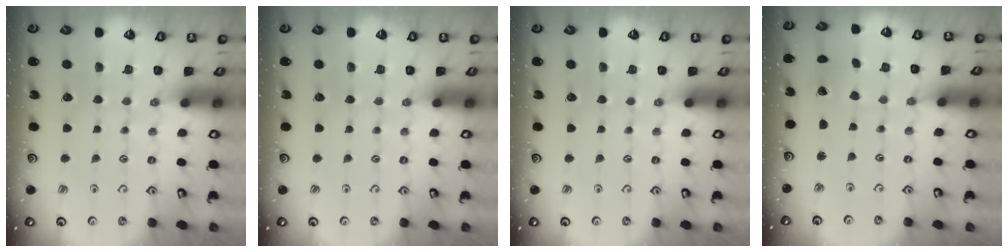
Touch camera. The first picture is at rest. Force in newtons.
{"total": 0.0}
{"total": 0.0}
{"total": 0.7, "press": 0.7, "slide": 0.0}